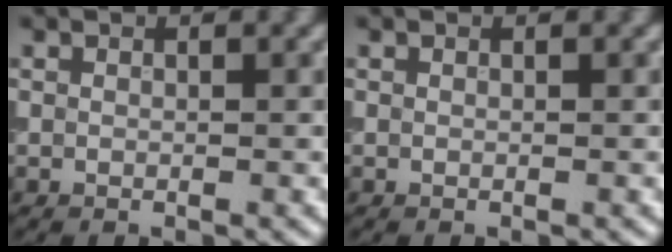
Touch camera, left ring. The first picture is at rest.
{"total": 0.0}